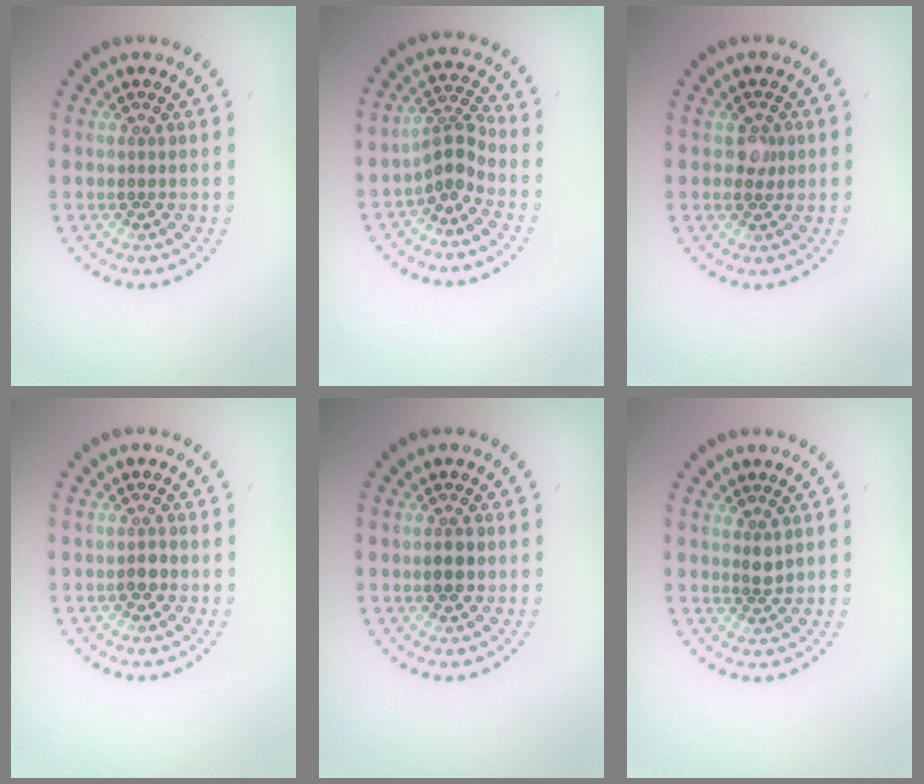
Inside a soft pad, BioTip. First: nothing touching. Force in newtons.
{"total": 2.6, "press": 1.9, "slide": 1.8}
{"total": 1.4, "press": 1.4, "slide": 0.1}
{"total": 1.1, "press": 1.0, "slide": 0.4}
{"total": 1.9, "press": 1.9, "slide": 0.1}
{"total": 1.3, "press": 1.1, "slide": 0.5}